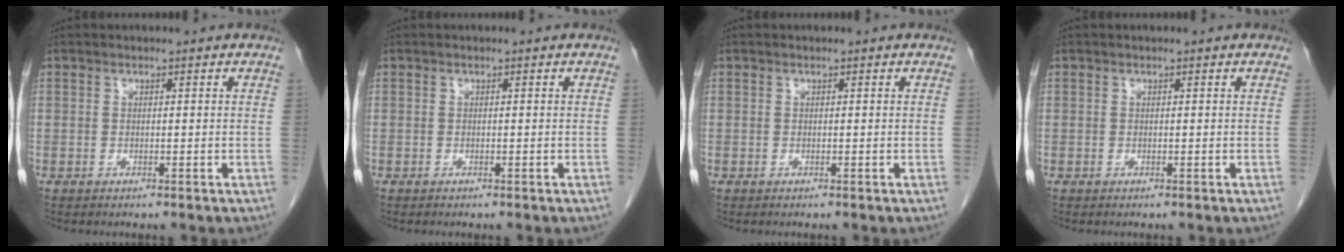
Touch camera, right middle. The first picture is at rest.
{"total": 0.0}
{"total": 0.0}
{"total": 0.0}